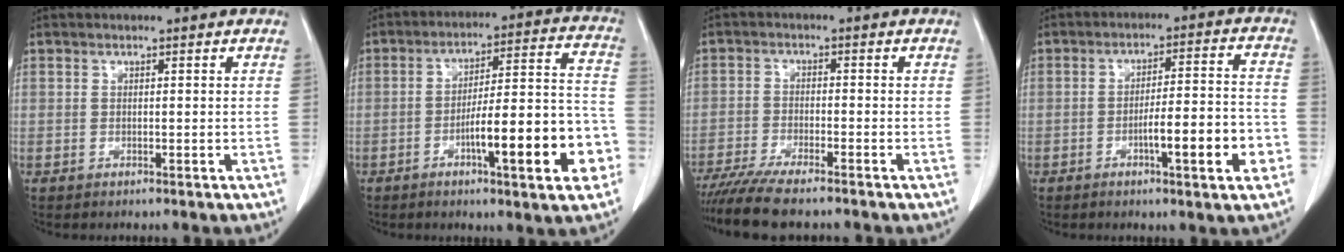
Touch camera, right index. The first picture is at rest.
{"total": 16.0, "force": [-5.9, 2.2, 14.7], "torque": [-0.198, 0.021, -0.083]}
{"total": 9.2, "force": [-7.8, 0.8, 4.7], "torque": [-0.075, -0.021, -0.129]}
{"total": 10.2, "force": [-3.7, 1.0, 9.4], "torque": [-0.138, 0.009, -0.053]}